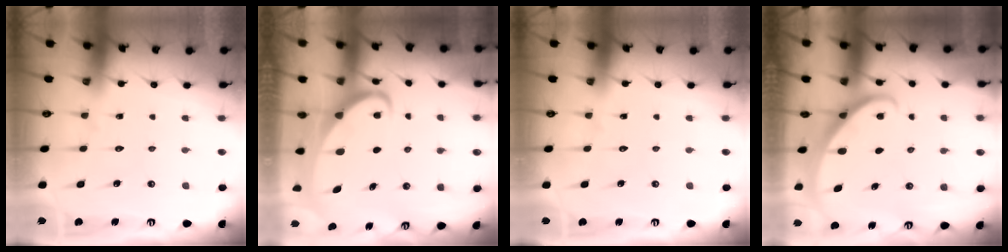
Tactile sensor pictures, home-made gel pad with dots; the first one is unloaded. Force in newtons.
{"total": 3.7, "press": 3.7, "slide": 0.4}
{"total": 0.0}
{"total": 1.4, "press": 1.4, "slide": 0.1}